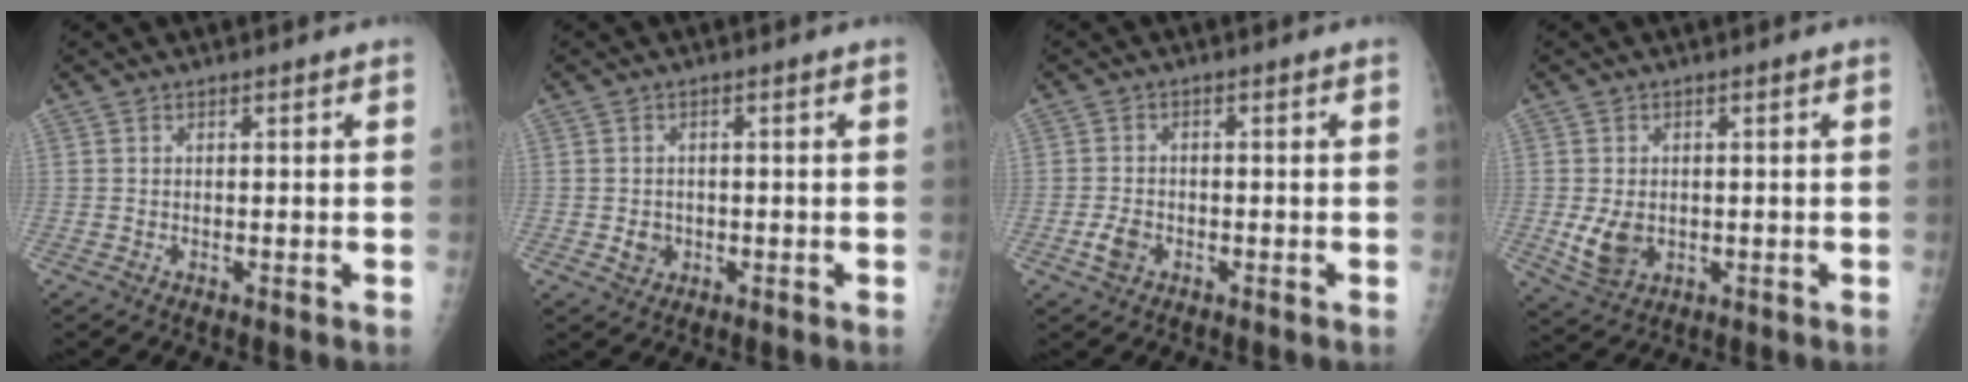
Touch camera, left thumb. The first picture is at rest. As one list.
[{"total": 2.4, "force": [-0.5, 2.2, 1.0], "torque": [-0.006, 0.004, -0.003]}, {"total": 3.1, "force": [-1.3, 2.2, 1.8], "torque": [-0.033, 0.006, -0.023]}, {"total": 5.6, "force": [-0.6, 4.1, 3.8], "torque": [-0.062, -0.007, 0.001]}]